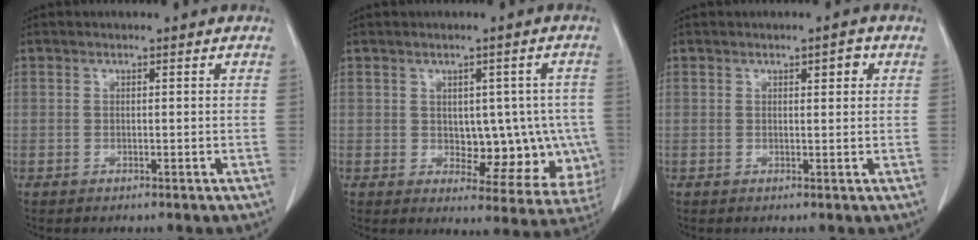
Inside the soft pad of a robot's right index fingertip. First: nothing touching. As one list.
[{"total": 10.2, "force": [-0.6, 6.3, 8.0], "torque": [-0.074, 0.017, 0.011]}, {"total": 1.8, "force": [0.8, 0.6, 1.5], "torque": [-0.021, 0.001, 0.010]}]